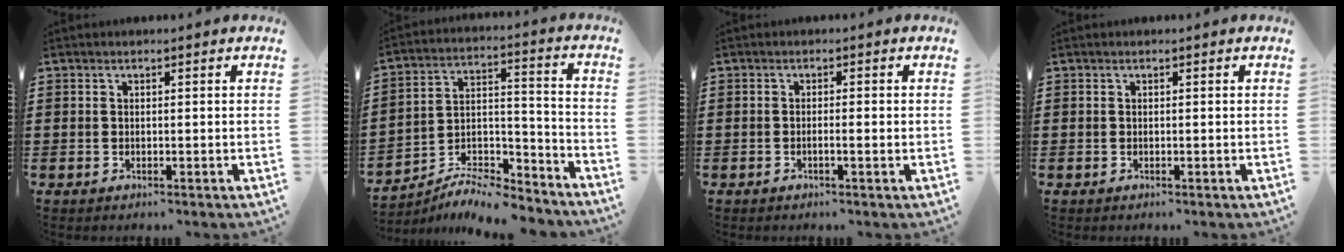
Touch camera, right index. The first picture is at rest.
{"total": 8.2, "force": [-7.6, 2.0, 2.5], "torque": [-0.032, 0.022, -0.144]}
{"total": 1.5, "force": [-0.5, -0.1, 1.4], "torque": [-0.024, -0.004, -0.009]}
{"total": 0.0}